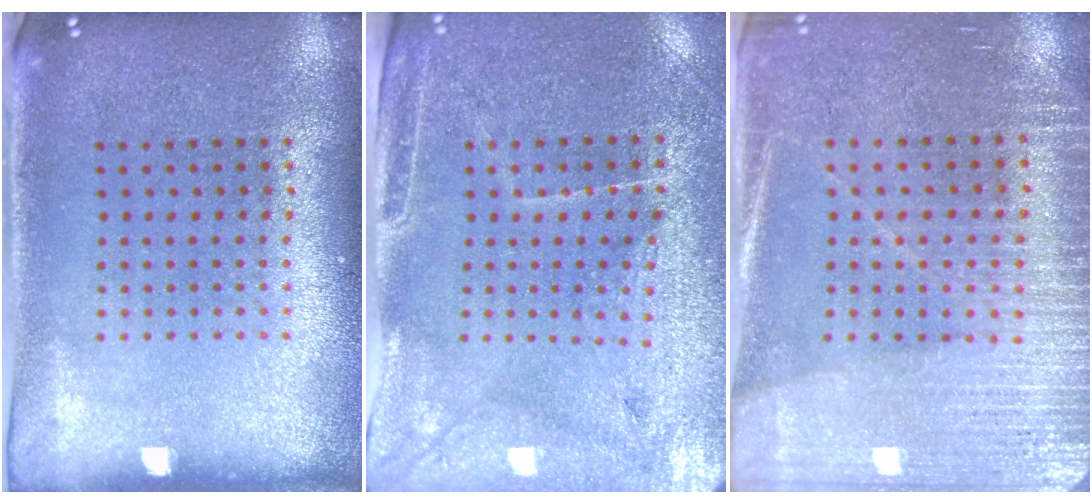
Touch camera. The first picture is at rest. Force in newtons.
{"total": 3.3, "press": 3.1, "slide": 1.2}
{"total": 3.3, "press": 3.0, "slide": 1.2}